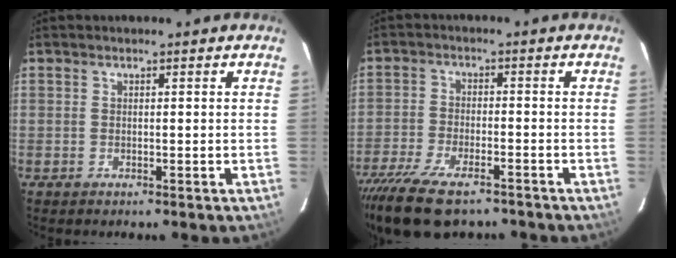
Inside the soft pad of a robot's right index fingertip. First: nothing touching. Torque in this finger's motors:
{"motor_torque": [1.27, -0.87, 0.63, 0.16]}